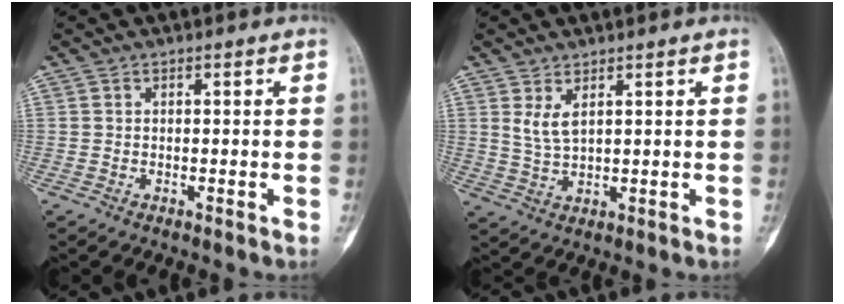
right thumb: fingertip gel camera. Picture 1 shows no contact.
{"total": 3.8, "force": [1.8, 1.4, 3.0], "torque": [-0.062, -0.014, 0.045]}